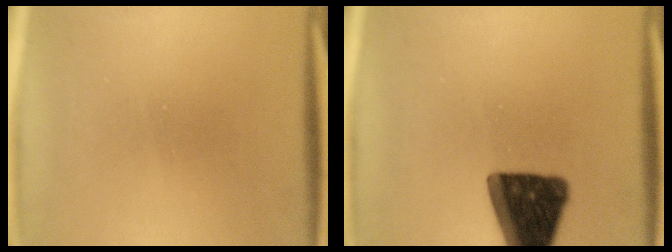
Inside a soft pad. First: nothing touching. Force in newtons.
{"total": 16.9}